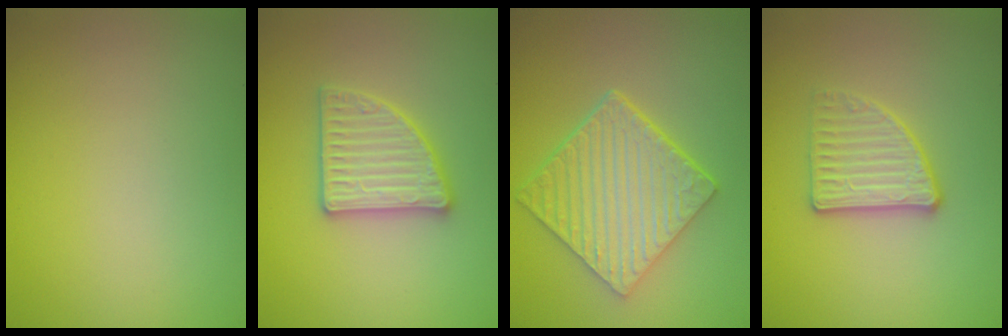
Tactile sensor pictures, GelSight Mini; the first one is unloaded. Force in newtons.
{"total": 3.6, "press": 3.5, "slide": 0.5}
{"total": 6.0, "press": 4.6, "slide": 3.9}
{"total": 2.7, "press": 2.6, "slide": 0.8}